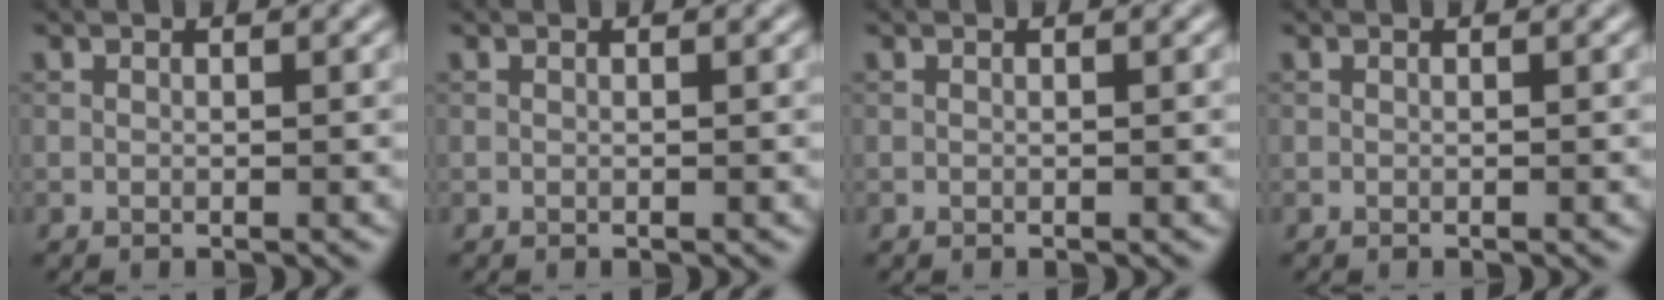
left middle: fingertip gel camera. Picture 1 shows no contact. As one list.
[{"total": 0.0}, {"total": 0.0}, {"total": 0.0}]